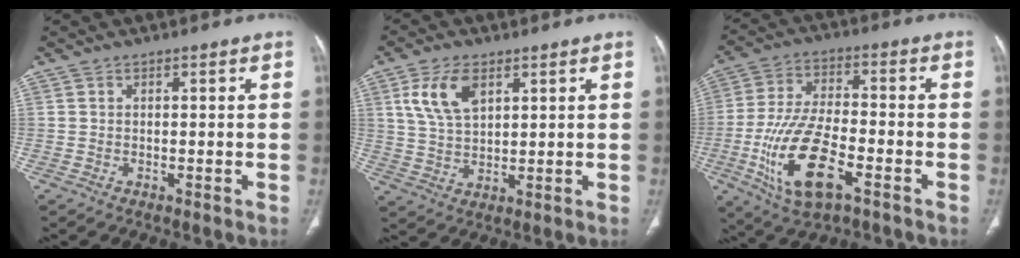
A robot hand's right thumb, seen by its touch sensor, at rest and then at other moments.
{"total": 8.8, "force": [3.8, 4.8, 6.3], "torque": [-0.117, -0.011, 0.078]}
{"total": 16.1, "force": [-6.3, 6.6, 13.3], "torque": [-0.263, 0.015, -0.109]}